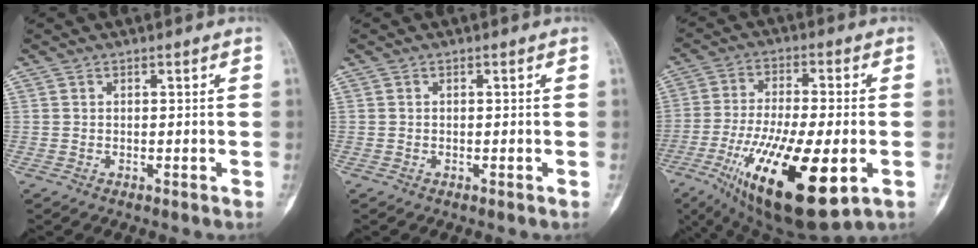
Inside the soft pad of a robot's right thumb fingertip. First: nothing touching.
{"total": 0.0}
{"total": 23.7, "force": [-7.8, 7.9, 21.0], "torque": [-0.395, -0.021, -0.115]}